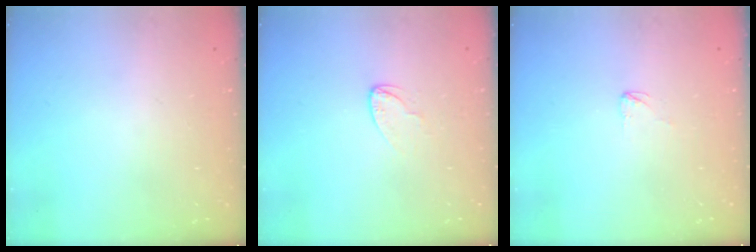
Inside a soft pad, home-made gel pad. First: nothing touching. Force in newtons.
{"total": 4.0, "press": 4.0, "slide": 0.3}
{"total": 2.3, "press": 2.3, "slide": 0.2}